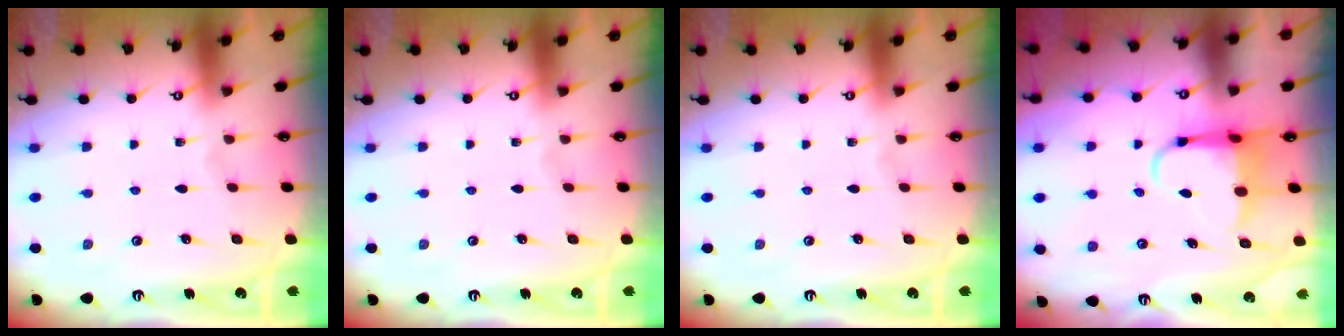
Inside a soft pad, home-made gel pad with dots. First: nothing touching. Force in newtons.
{"total": 0.0}
{"total": 0.0}
{"total": 5.5, "press": 5.4, "slide": 1.3}